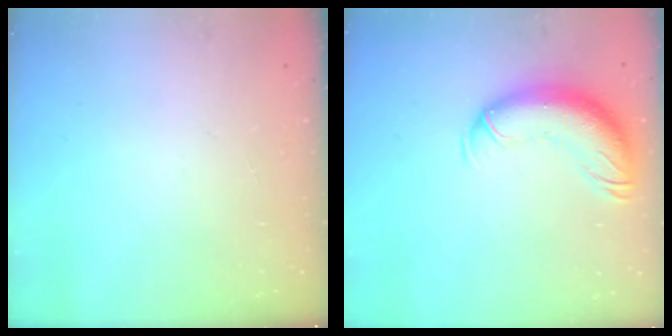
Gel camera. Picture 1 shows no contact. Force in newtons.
{"total": 14.3, "press": 13.9, "slide": 3.2}